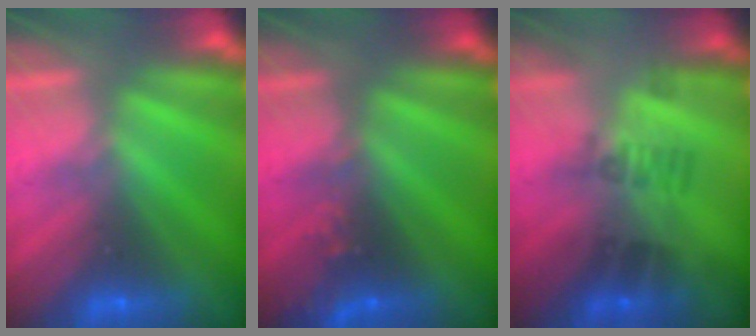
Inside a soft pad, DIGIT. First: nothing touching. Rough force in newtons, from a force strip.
{"total": 2.4}
{"total": 2.3}